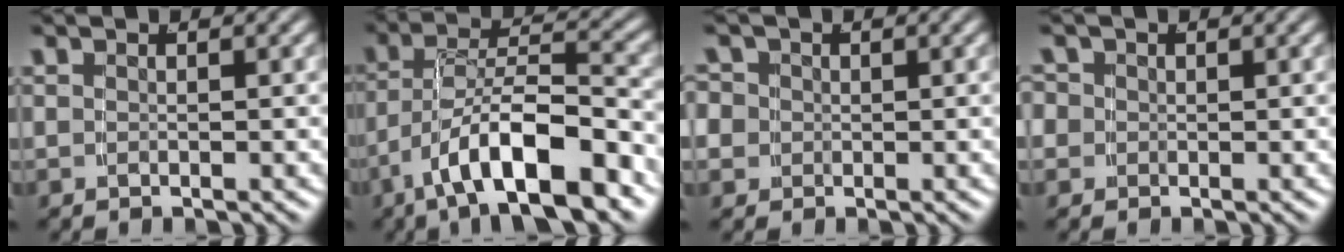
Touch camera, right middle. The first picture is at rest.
{"total": 7.7, "force": [-3.7, 2.7, 6.2], "torque": [-0.096, -0.006, -0.054]}
{"total": 4.2, "force": [-0.1, 4.0, 1.3], "torque": [-0.041, -0.010, -0.006]}
{"total": 2.9, "force": [-0.1, 2.8, 0.7], "torque": [-0.020, -0.003, -0.010]}